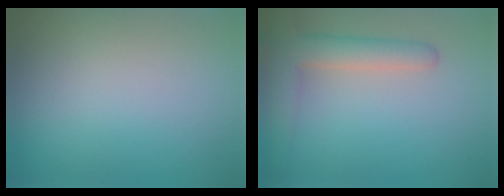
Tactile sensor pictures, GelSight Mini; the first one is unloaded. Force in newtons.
{"total": 4.1, "press": 4.1, "slide": 0.3}